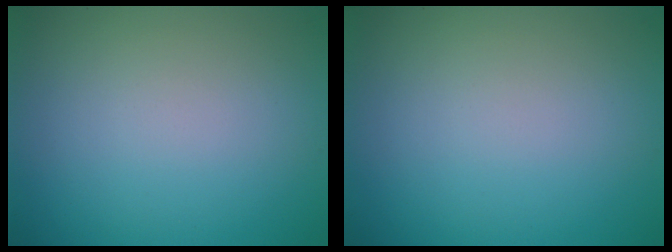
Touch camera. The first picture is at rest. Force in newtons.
{"total": 0.0}